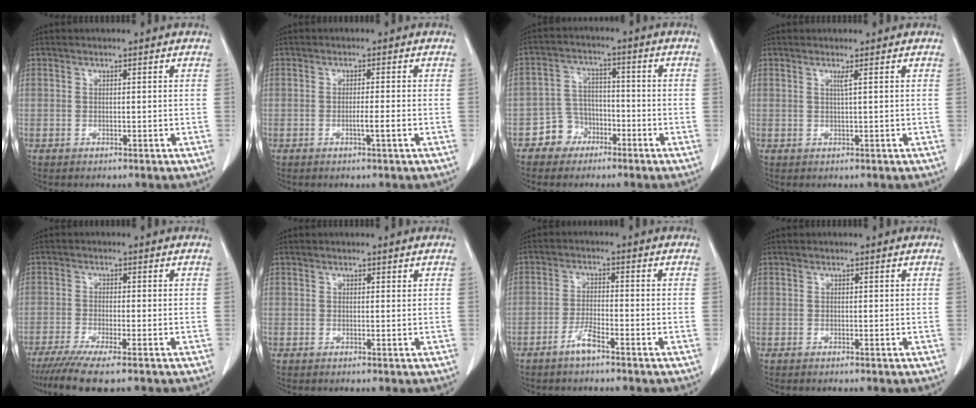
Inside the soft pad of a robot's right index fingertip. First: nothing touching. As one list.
[{"total": 1.9, "force": [-0.7, -0.3, 1.8], "torque": [-0.032, -0.002, -0.013]}, {"total": 5.6, "force": [-3.2, 4.6, 0.6], "torque": [-0.006, 0.016, -0.055]}, {"total": 0.9, "force": [0.4, -0.3, 0.8], "torque": [-0.024, -0.004, 0.010]}, {"total": 7.2, "force": [-5.5, 0.1, 4.6], "torque": [-0.071, -0.018, -0.090]}, {"total": 0.0}, {"total": 3.5, "force": [-2.6, 0.3, 2.3], "torque": [-0.048, 0.000, -0.051]}, {"total": 0.0}]